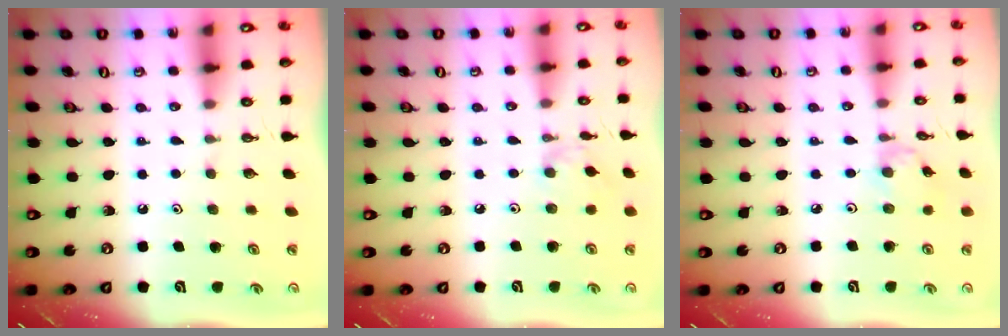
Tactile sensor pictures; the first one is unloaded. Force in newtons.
{"total": 3.0, "press": 3.0, "slide": 0.5}
{"total": 1.1, "press": 1.1, "slide": 0.3}